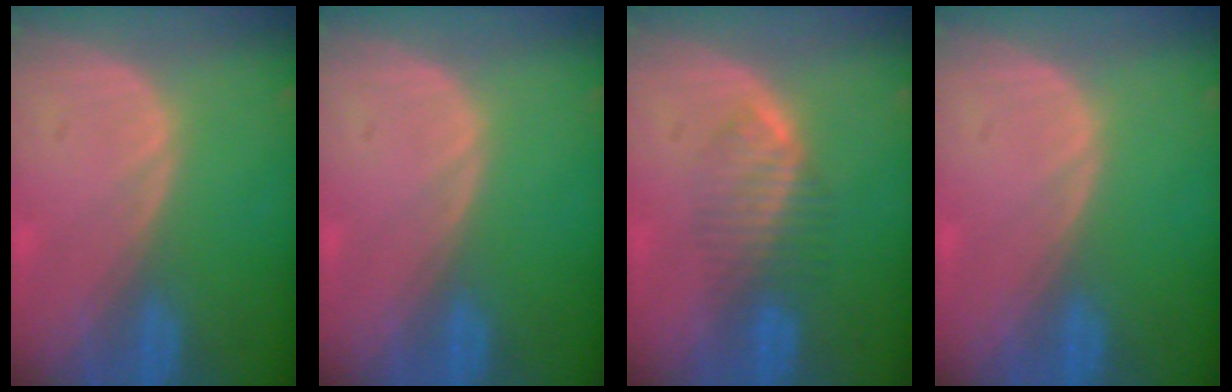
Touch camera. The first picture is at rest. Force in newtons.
{"total": 0.0}
{"total": 4.4, "press": 4.3, "slide": 0.9}
{"total": 0.0}